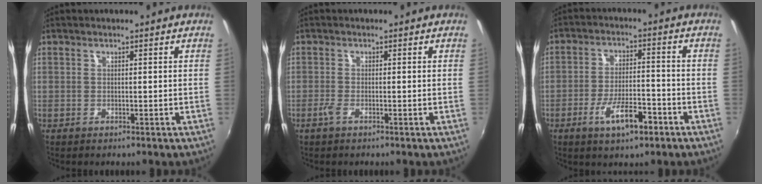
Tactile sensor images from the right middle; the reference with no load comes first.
{"total": 1.6, "force": [-1.0, 0.3, 1.3], "torque": [-0.028, -0.004, -0.021]}
{"total": 8.5, "force": [-4.7, 2.7, 6.5], "torque": [-0.130, -0.008, -0.075]}